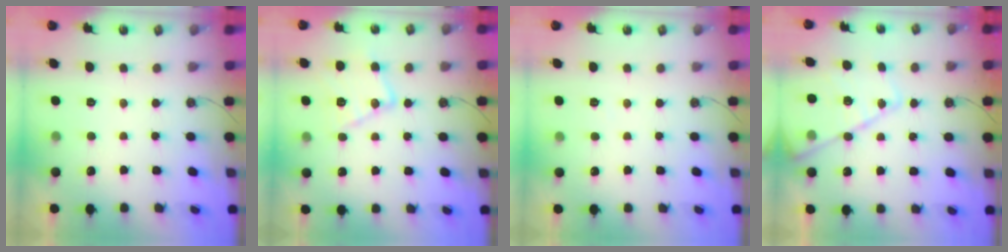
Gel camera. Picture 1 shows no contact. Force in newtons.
{"total": 13.8, "press": 13.8, "slide": 1.2}
{"total": 2.1, "press": 2.1, "slide": 0.5}
{"total": 16.9, "press": 16.8, "slide": 1.6}